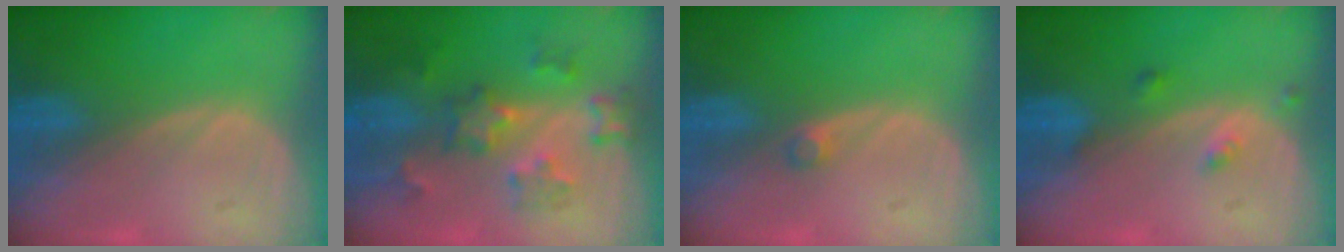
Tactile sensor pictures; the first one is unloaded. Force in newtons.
{"total": 6.7, "press": 6.7, "slide": 0.6}
{"total": 1.3, "press": 1.1, "slide": 0.6}
{"total": 1.8, "press": 1.8, "slide": 0.1}